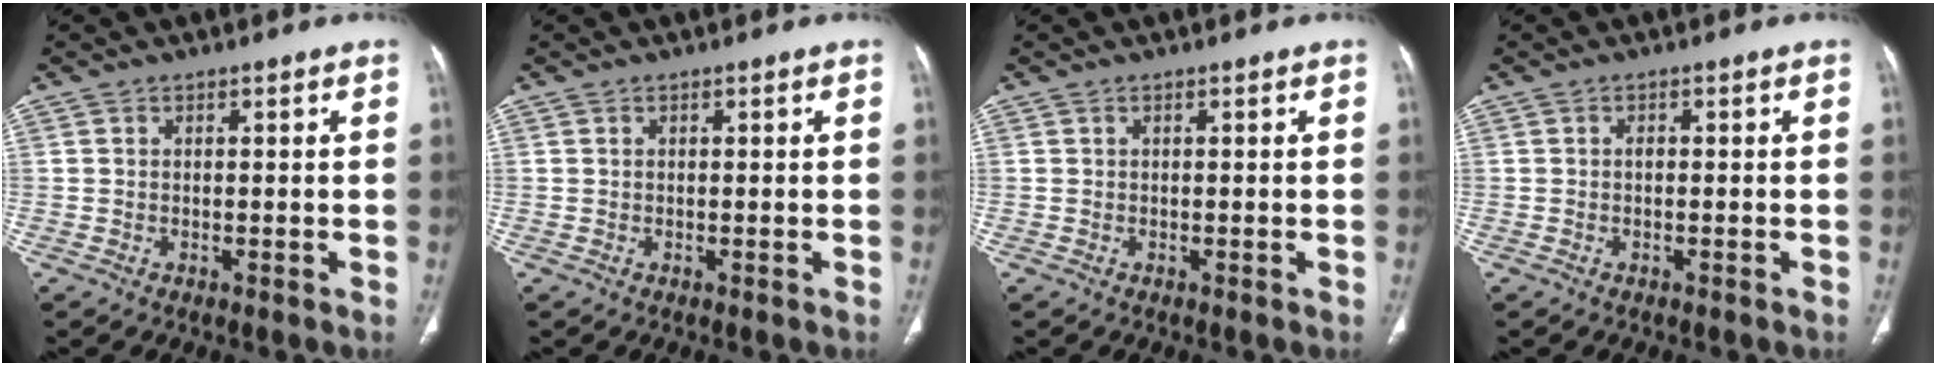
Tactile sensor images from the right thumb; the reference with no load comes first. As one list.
[{"total": 0.0}, {"total": 0.0}, {"total": 0.6, "force": [-0.2, 0.3, 0.5], "torque": [-0.009, 0.000, -0.006]}]